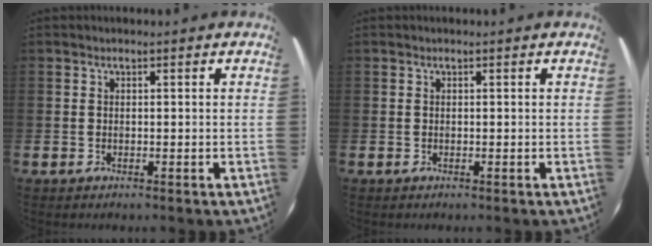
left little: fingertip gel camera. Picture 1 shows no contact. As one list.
[{"total": 0.0}]